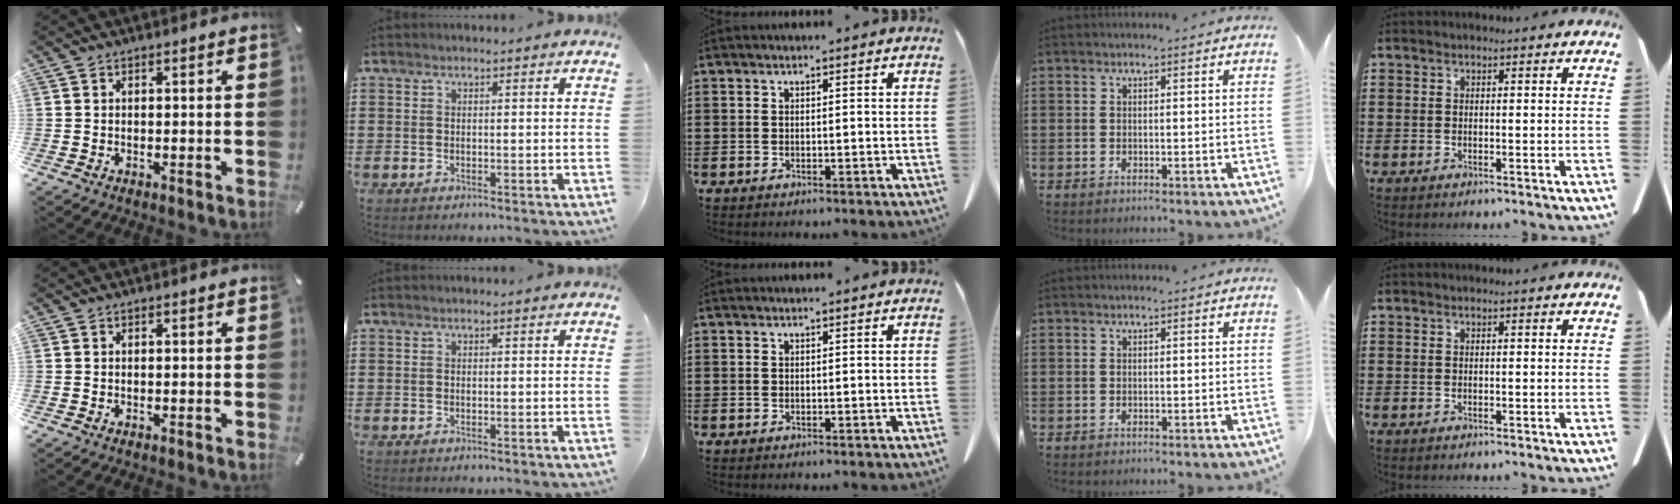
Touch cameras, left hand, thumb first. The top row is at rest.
{}